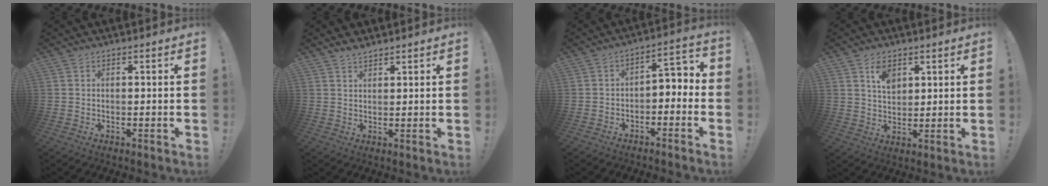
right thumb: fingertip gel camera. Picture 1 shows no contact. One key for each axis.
{"total": 2.5, "fx": 2.3, "fy": 0.7, "fz": 0.6, "tx": -0.008, "ty": -0.013, "tz": 0.042}
{"total": 4.6, "fx": -3.3, "fy": 2.5, "fz": 1.9, "tx": -0.021, "ty": 0.018, "tz": -0.061}
{"total": 6.6, "fx": 3.5, "fy": 4.2, "fz": 3.7, "tx": -0.048, "ty": -0.016, "tz": 0.061}